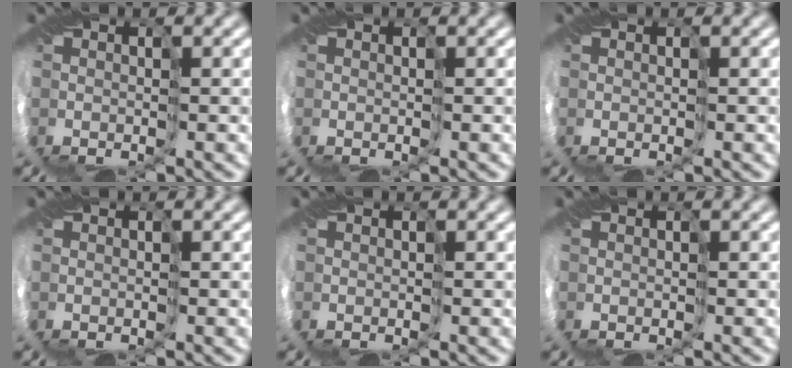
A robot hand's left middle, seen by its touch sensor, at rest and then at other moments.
{"total": 0.0}
{"total": 0.0}
{"total": 0.0}
{"total": 0.0}
{"total": 0.0}